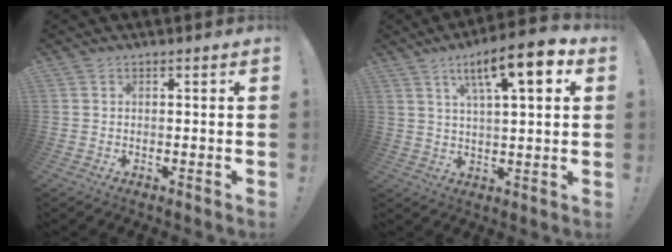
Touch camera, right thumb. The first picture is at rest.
{"total": 12.6, "force": [5.5, 3.2, 10.9], "torque": [-0.163, -0.019, 0.082]}